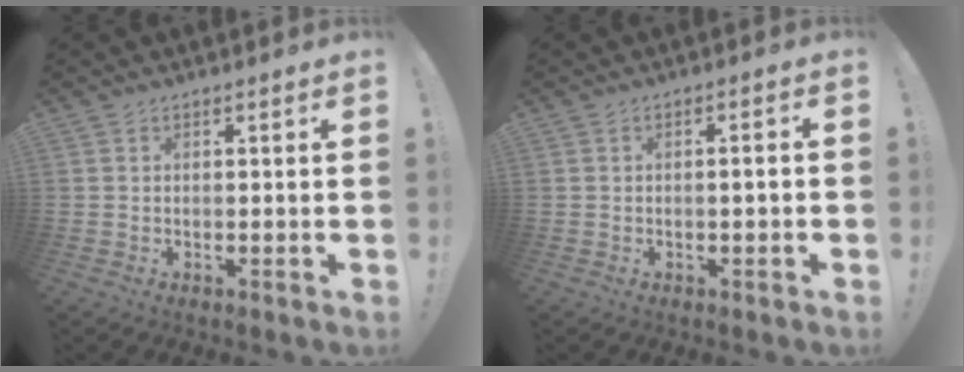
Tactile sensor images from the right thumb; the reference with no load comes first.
{"total": 2.2, "force": [-0.7, 0.0, 2.1], "torque": [-0.041, 0.004, -0.013]}